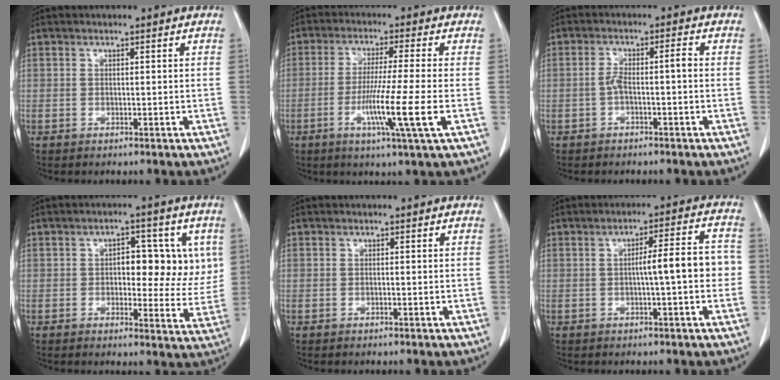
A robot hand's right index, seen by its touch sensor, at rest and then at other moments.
{"total": 9.7, "force": [-2.9, -1.5, 9.1], "torque": [-0.170, -0.027, -0.054]}
{"total": 3.4, "force": [-0.9, 0.5, 3.2], "torque": [-0.062, 0.017, -0.013]}
{"total": 8.8, "force": [1.9, 4.7, 7.2], "torque": [-0.075, 0.015, 0.025]}
{"total": 0.0}
{"total": 7.1, "force": [-0.7, 0.8, 7.0], "torque": [-0.099, 0.023, -0.010]}